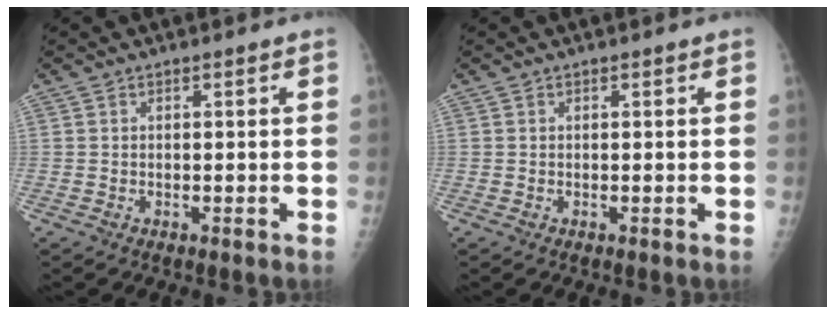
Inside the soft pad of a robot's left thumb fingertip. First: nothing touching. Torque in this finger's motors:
{"motor_torque": [0.00, 0.00, -0.01, -0.01, 0.00]}